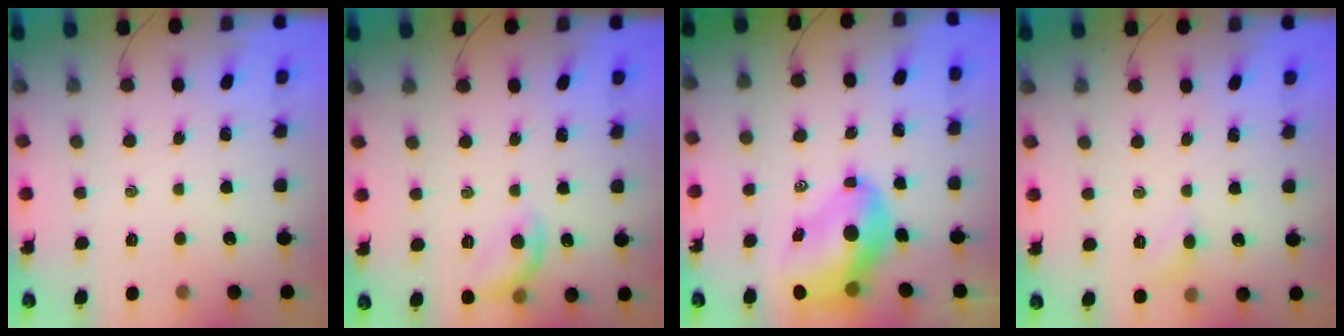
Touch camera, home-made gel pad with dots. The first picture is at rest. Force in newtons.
{"total": 9.1, "press": 9.1, "slide": 0.8}
{"total": 10.2, "press": 9.8, "slide": 2.9}
{"total": 4.6, "press": 4.4, "slide": 1.3}